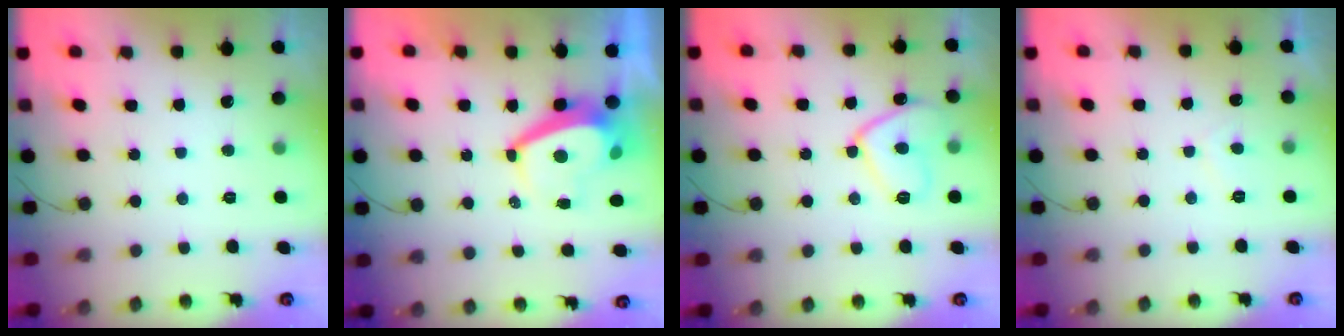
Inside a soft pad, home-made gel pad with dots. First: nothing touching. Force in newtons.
{"total": 6.3, "press": 6.2, "slide": 0.8}
{"total": 11.1, "press": 11.0, "slide": 1.1}
{"total": 0.7, "press": 0.5, "slide": 0.5}